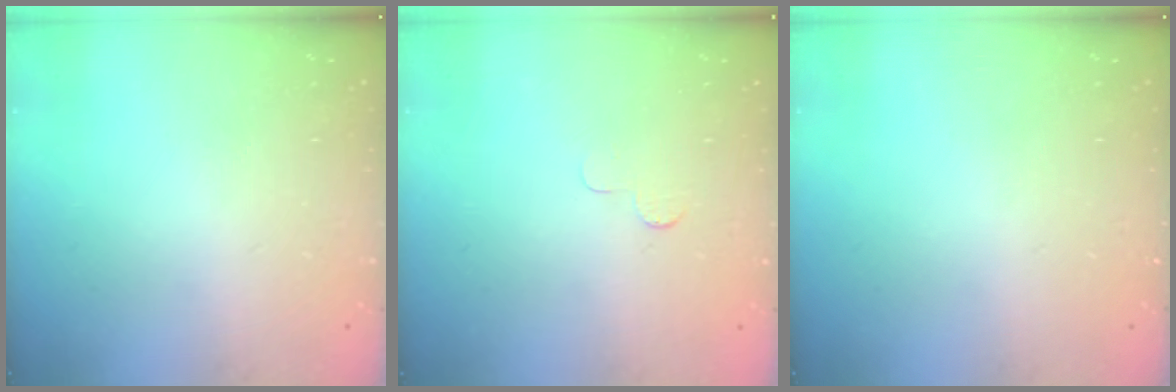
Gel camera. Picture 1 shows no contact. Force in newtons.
{"total": 2.5, "press": 2.5, "slide": 0.2}
{"total": 0.0}